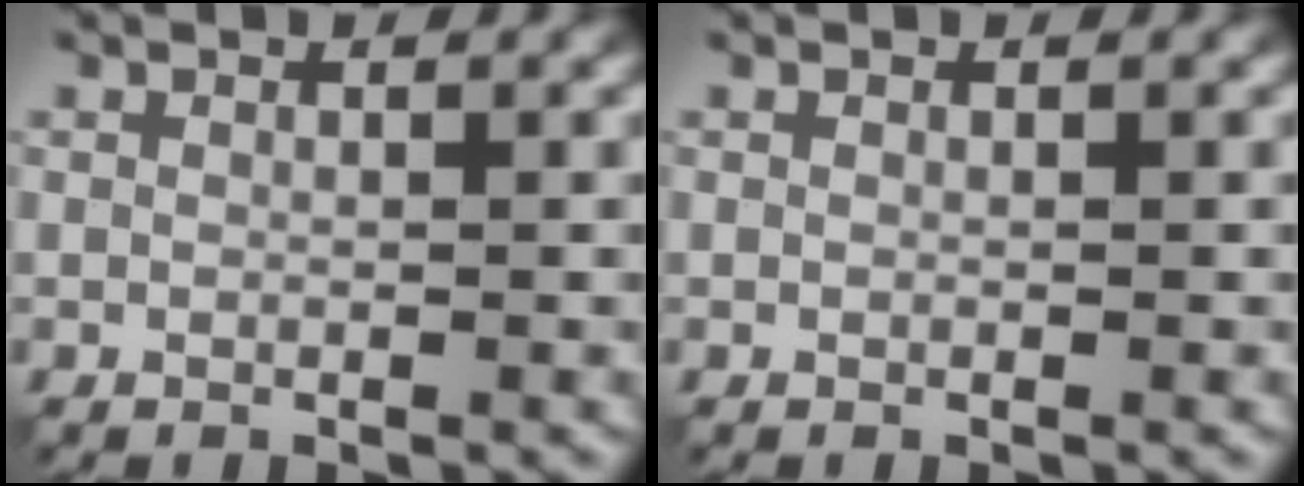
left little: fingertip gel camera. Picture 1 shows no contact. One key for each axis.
{"total": 0.0}